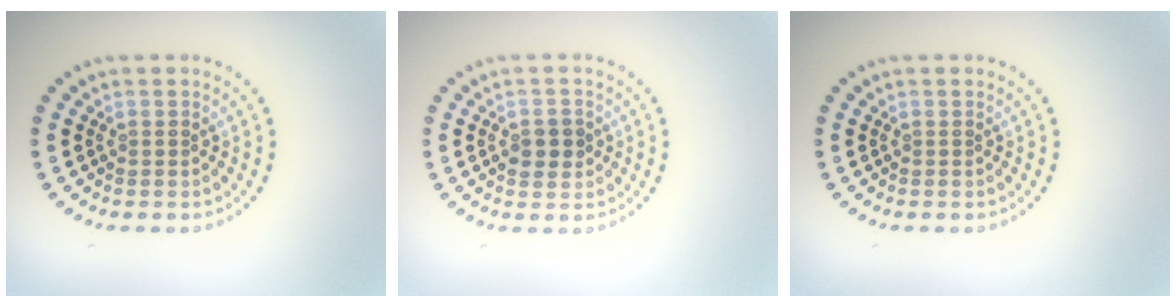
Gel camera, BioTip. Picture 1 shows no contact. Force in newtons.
{"total": 2.2, "press": 2.2, "slide": 0.3}
{"total": 0.0}